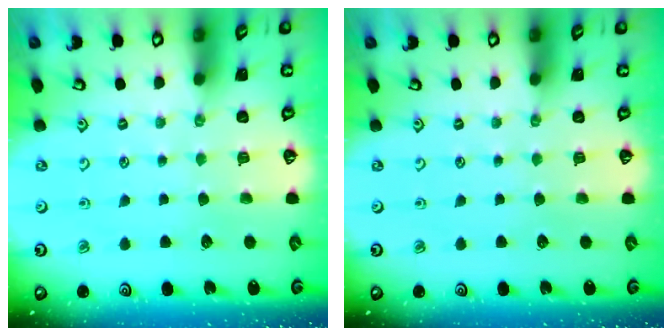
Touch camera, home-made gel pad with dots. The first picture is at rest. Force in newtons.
{"total": 0.0}